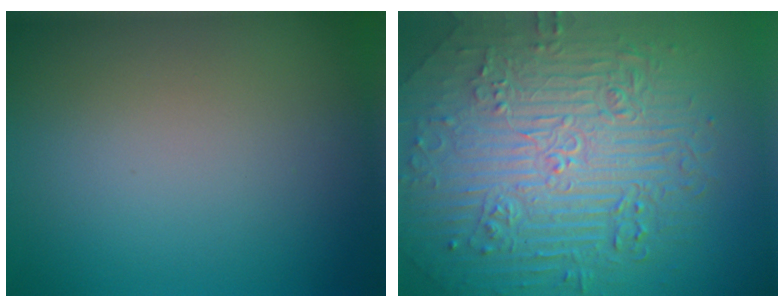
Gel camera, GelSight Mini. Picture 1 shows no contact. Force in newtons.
{"total": 11.0, "press": 7.4, "slide": 8.2}